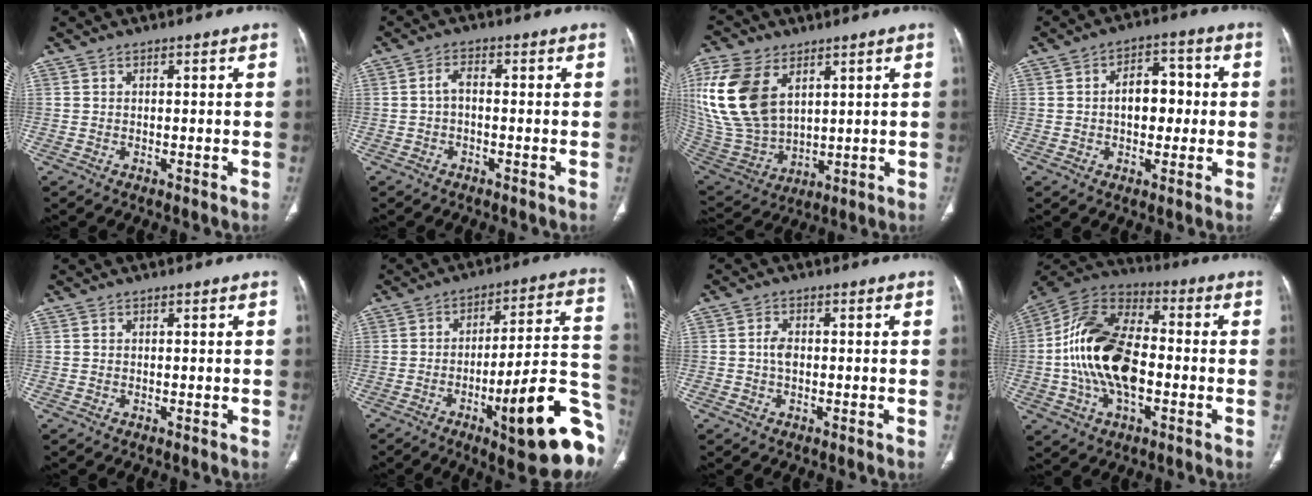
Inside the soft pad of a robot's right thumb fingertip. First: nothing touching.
{"total": 2.5, "force": [-0.4, 1.3, 2.1], "torque": [-0.037, 0.012, -0.012]}
{"total": 21.1, "force": [7.4, 13.4, 14.5], "torque": [-0.315, -0.026, 0.155]}
{"total": 8.4, "force": [0.1, 5.5, 6.3], "torque": [-0.066, 0.025, -0.001]}
{"total": 0.0}
{"total": 23.8, "force": [-9.1, 5.2, 21.3], "torque": [-0.218, 0.045, -0.123]}
{"total": 2.5, "force": [-0.3, 1.7, 1.8], "torque": [-0.027, 0.007, -0.008]}
{"total": 20.0, "force": [-2.0, 11.8, 16.0], "torque": [-0.294, 0.031, -0.039]}